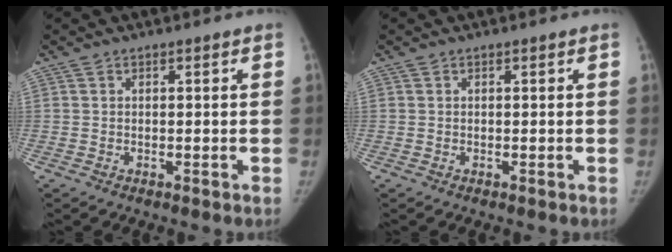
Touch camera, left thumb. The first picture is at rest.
{"total": 0.0}